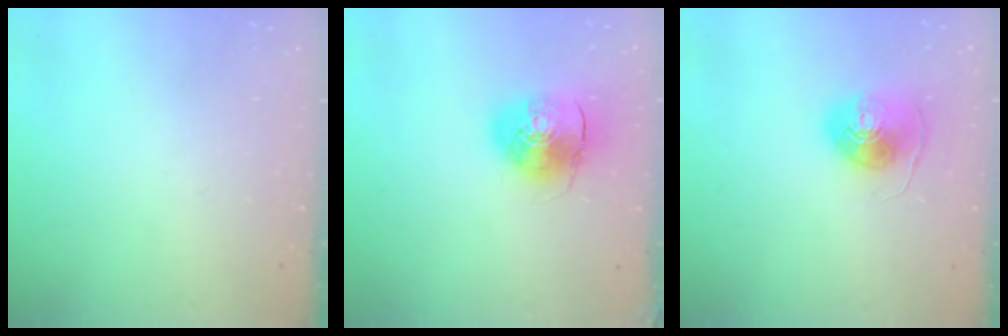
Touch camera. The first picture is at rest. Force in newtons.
{"total": 10.1, "press": 10.0, "slide": 1.6}
{"total": 8.5, "press": 8.4, "slide": 1.2}